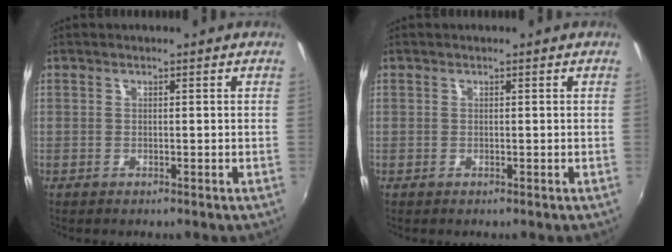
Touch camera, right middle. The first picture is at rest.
{"total": 0.0}